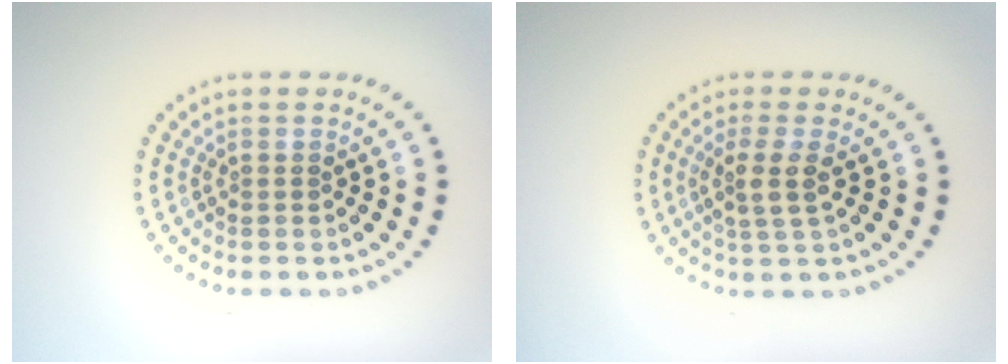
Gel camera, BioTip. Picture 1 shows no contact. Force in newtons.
{"total": 2.4, "press": 2.0, "slide": 1.3}